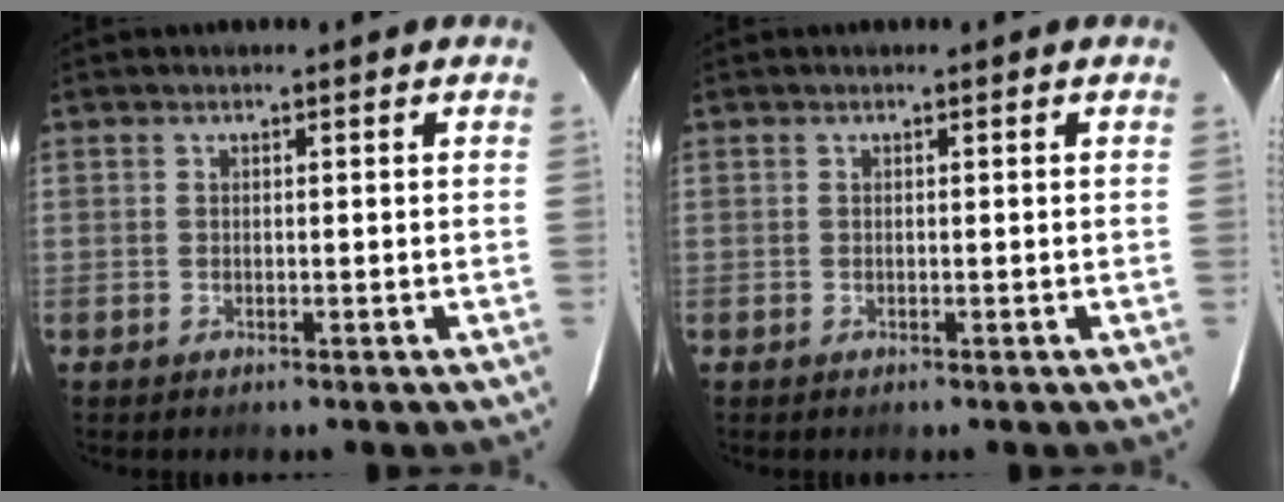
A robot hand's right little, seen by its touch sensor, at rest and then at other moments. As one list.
[{"total": 0.0}]